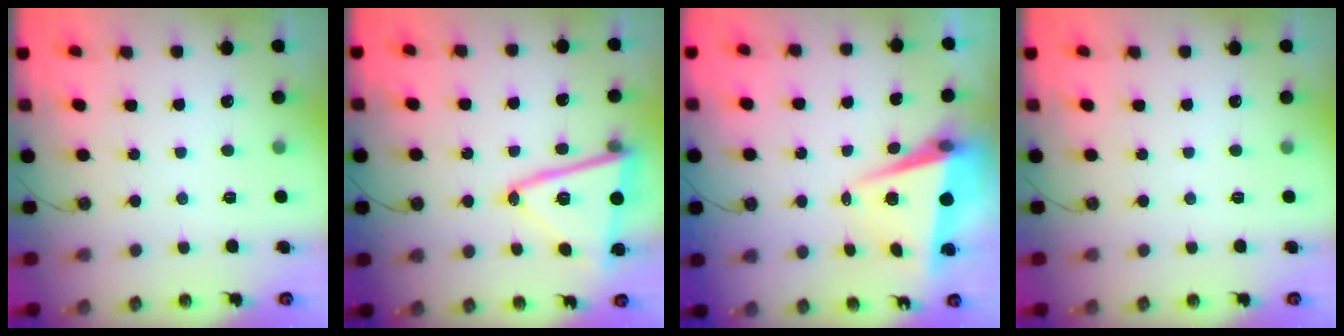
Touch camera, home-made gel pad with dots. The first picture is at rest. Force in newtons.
{"total": 15.9, "press": 15.8, "slide": 1.4}
{"total": 6.9, "press": 6.7, "slide": 1.6}
{"total": 0.0}